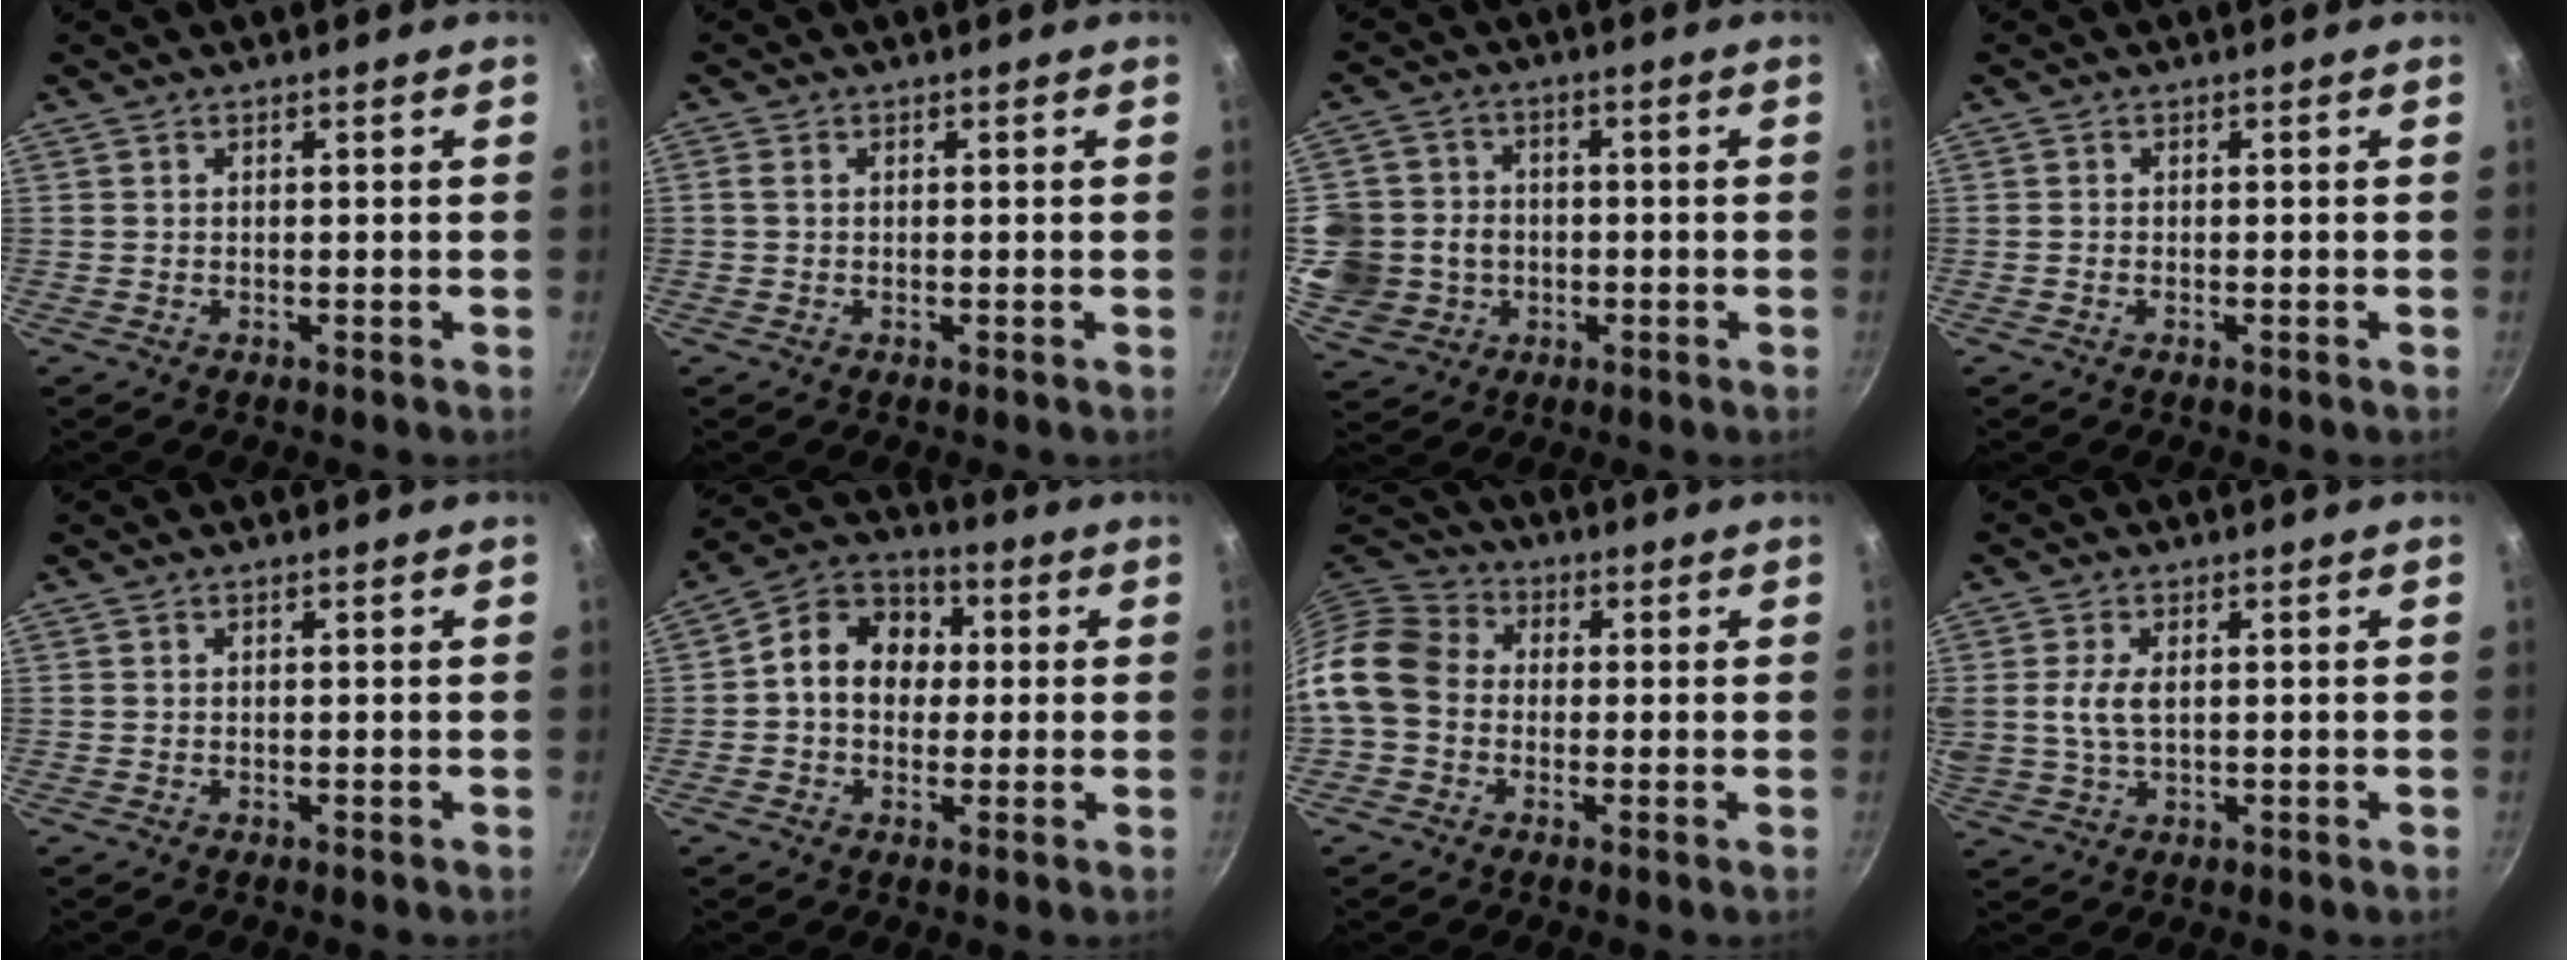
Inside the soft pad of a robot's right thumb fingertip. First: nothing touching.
{"total": 1.1, "force": [0.1, 0.9, 0.7], "torque": [-0.015, 0.003, 0.000]}
{"total": 13.6, "force": [-1.4, 12.5, 5.1], "torque": [-0.099, 0.016, -0.020]}
{"total": 0.6, "force": [-0.3, 0.3, 0.5], "torque": [-0.012, 0.002, -0.007]}
{"total": 0.0}
{"total": 11.1, "force": [0.7, 9.0, 6.5], "torque": [-0.071, 0.026, -0.011]}
{"total": 11.2, "force": [-0.9, 9.1, 6.5], "torque": [-0.100, 0.026, -0.038]}
{"total": 5.6, "force": [0.9, 3.0, 4.6], "torque": [-0.094, 0.000, 0.017]}